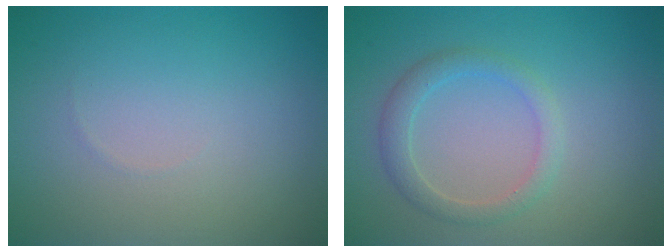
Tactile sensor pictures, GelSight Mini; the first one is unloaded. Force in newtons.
{"total": 2.3, "press": 2.3, "slide": 0.1}